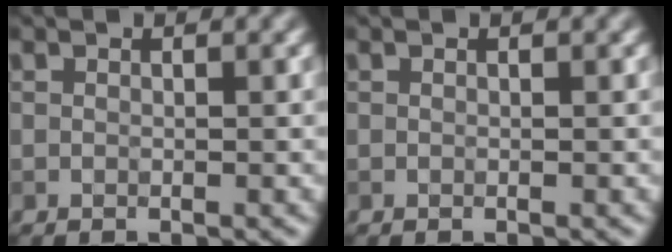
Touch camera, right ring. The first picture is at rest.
{"total": 0.0}